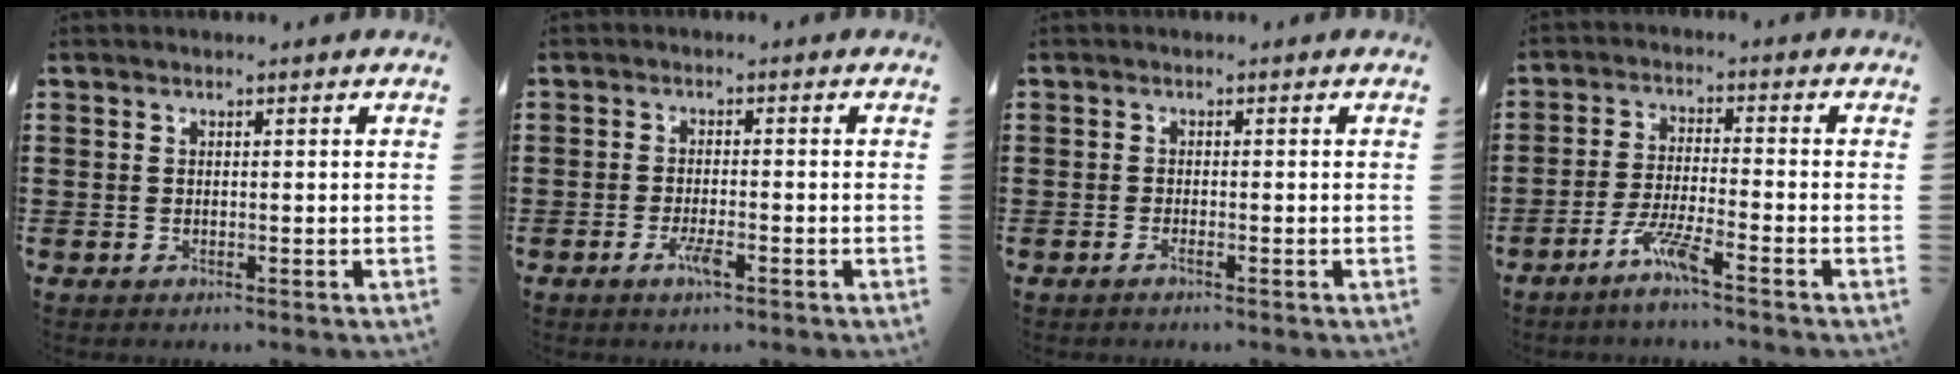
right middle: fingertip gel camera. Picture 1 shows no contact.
{"total": 3.1, "force": [-1.6, 0.6, 2.6], "torque": [-0.059, -0.006, -0.031]}
{"total": 0.9, "force": [-0.6, -0.1, 0.7], "torque": [-0.014, -0.006, -0.009]}
{"total": 5.7, "force": [-4.1, 0.2, 4.0], "torque": [-0.086, -0.010, -0.075]}